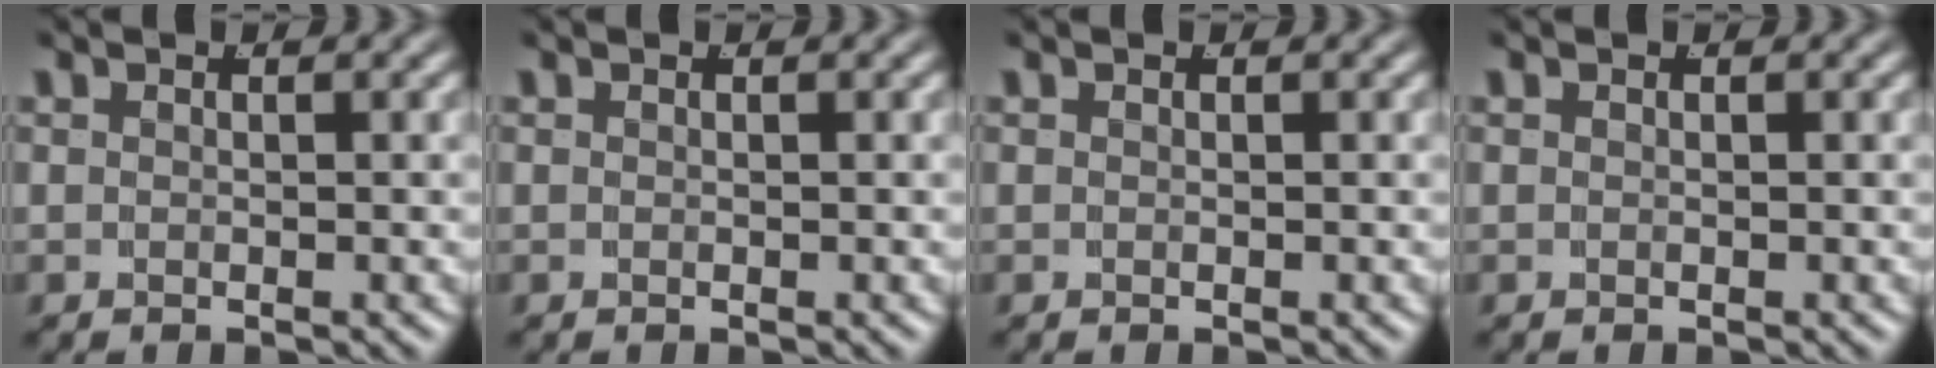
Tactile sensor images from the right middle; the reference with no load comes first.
{"total": 0.0}
{"total": 0.0}
{"total": 0.0}